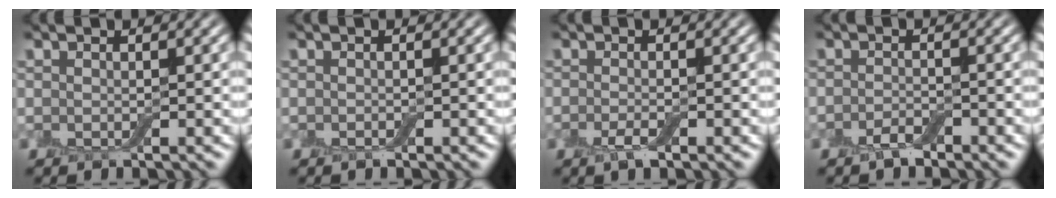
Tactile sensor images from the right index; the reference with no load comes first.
{"total": 0.0}
{"total": 1.3, "force": [-0.8, 0.3, 1.0], "torque": [-0.019, -0.003, -0.018]}
{"total": 1.4, "force": [-1.2, 0.4, 0.6], "torque": [-0.015, 0.002, -0.023]}